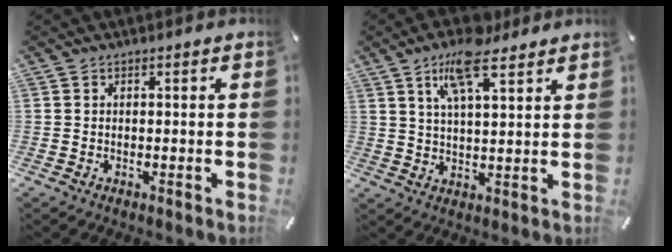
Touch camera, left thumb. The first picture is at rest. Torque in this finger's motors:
{"motor_torque": [1.96, 0.99, 1.08, -1.17, 0.16]}